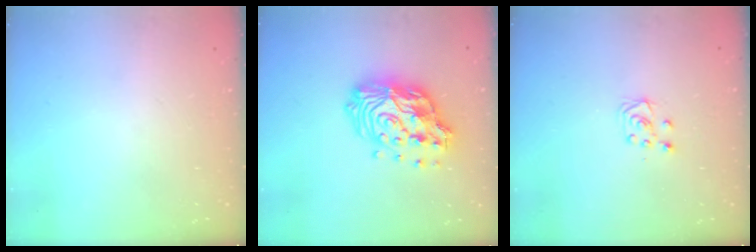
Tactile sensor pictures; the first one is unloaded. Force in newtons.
{"total": 18.7, "press": 18.6, "slide": 1.5}
{"total": 5.1, "press": 5.1, "slide": 0.4}